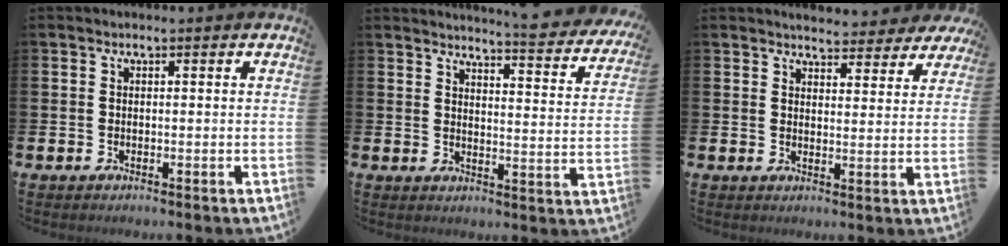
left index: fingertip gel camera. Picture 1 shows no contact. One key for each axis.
{"total": 4.5, "fx": 4.4, "fy": -0.2, "fz": 0.8, "tx": -0.025, "ty": -0.042, "tz": 0.071}
{"total": 4.3, "fx": 4.2, "fy": 1.0, "fz": 0.3, "tx": -0.009, "ty": -0.027, "tz": 0.073}